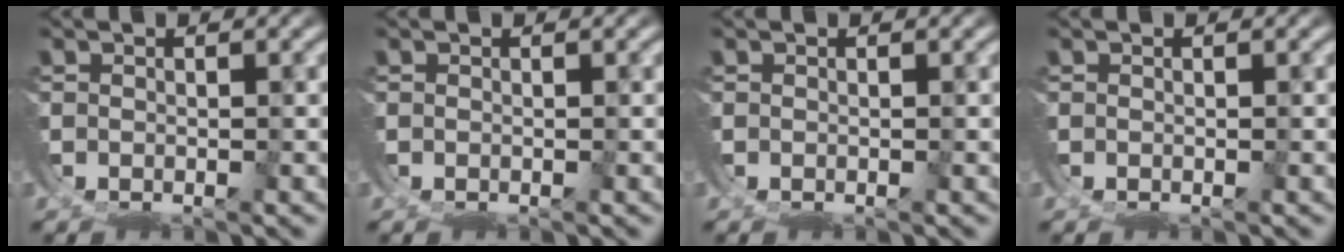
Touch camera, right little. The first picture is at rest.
{"total": 0.0}
{"total": 0.0}
{"total": 0.0}